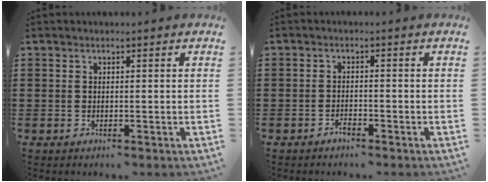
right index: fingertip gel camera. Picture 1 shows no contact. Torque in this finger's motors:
{"motor_torque": [1.06, 1.08, 0.01, -0.01]}